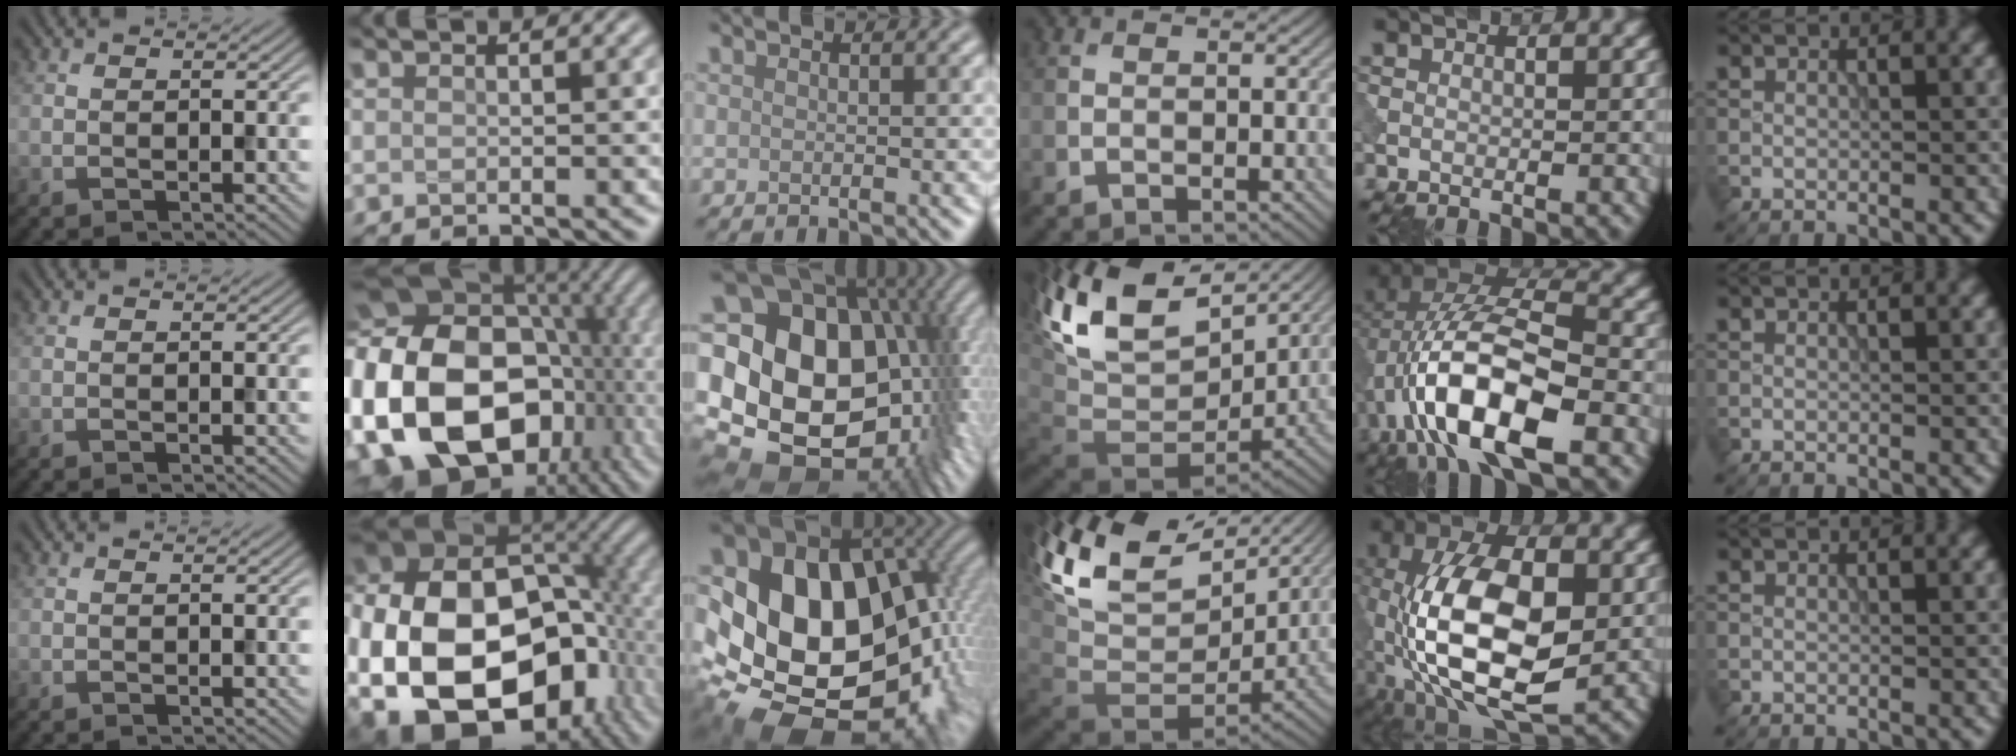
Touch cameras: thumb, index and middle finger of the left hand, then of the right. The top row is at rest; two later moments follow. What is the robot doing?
{"motion": "insert", "object": "peg toy"}